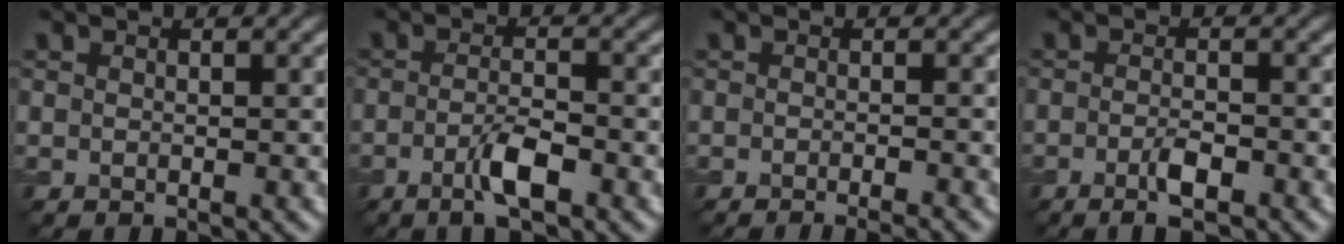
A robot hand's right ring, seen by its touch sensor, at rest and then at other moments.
{"total": 3.2, "force": [-1.5, 0.8, 2.7], "torque": [-0.053, 0.002, -0.032]}
{"total": 2.7, "force": [-1.8, 0.5, 1.9], "torque": [-0.014, 0.001, -0.031]}
{"total": 2.7, "force": [-1.4, 0.7, 2.3], "torque": [-0.045, -0.003, -0.026]}